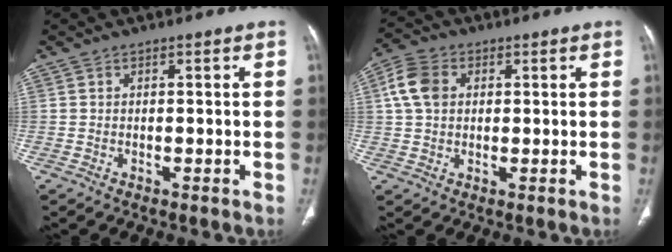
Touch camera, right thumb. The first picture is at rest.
{"total": 6.9, "force": [1.5, 5.1, 4.4], "torque": [-0.087, 0.012, 0.024]}